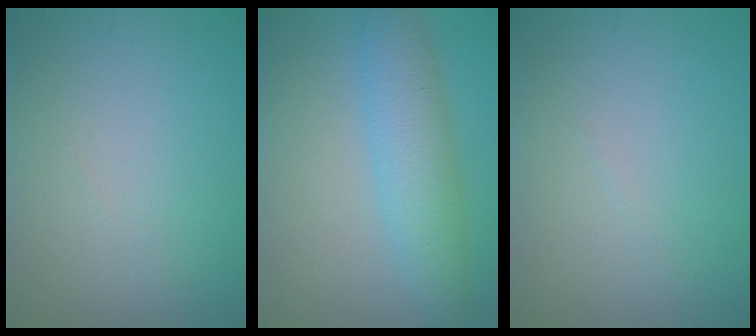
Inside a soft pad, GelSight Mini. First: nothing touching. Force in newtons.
{"total": 5.0, "press": 5.0, "slide": 0.1}
{"total": 0.0}